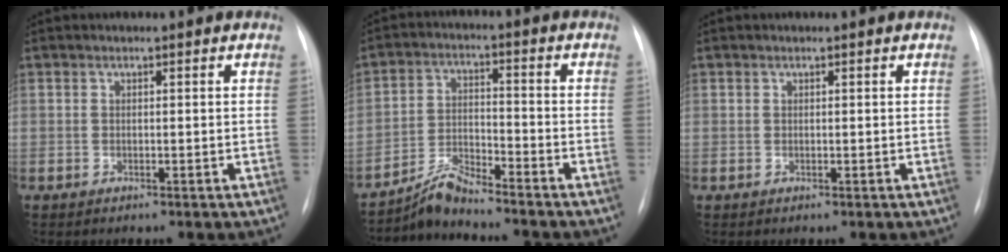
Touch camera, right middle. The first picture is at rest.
{"total": 5.5, "force": [-5.4, -0.5, 0.9], "torque": [-0.030, -0.009, -0.098]}
{"total": 0.0}